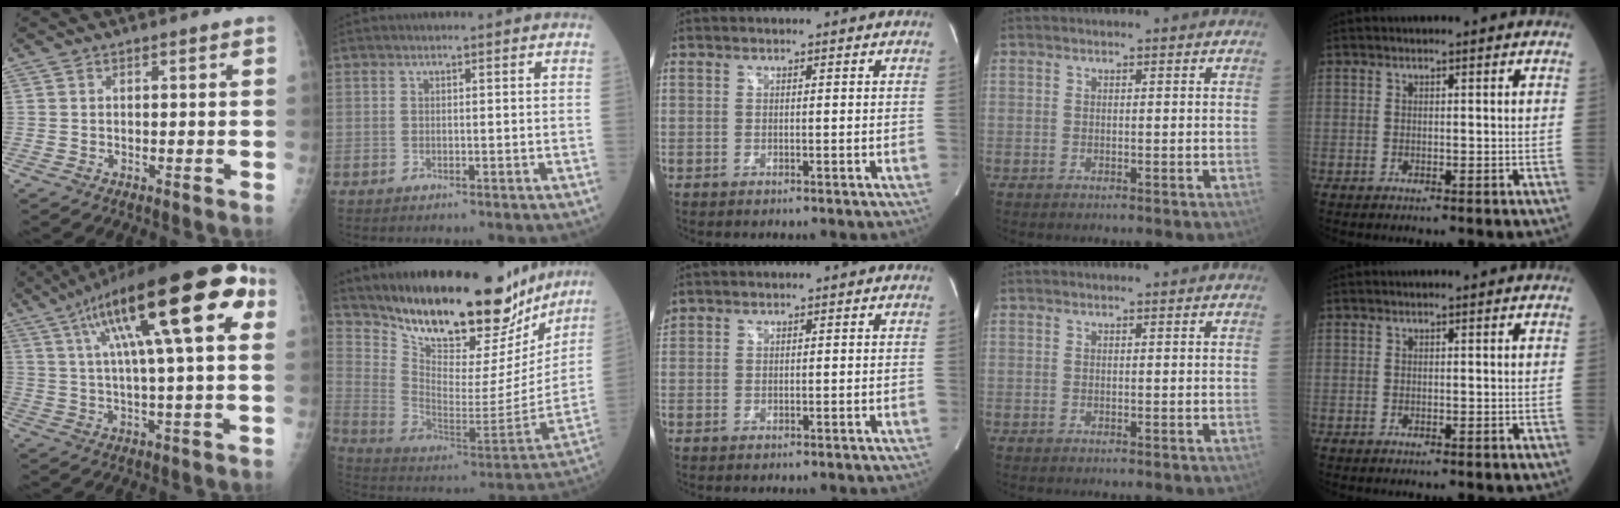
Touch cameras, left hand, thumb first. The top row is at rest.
{"thumb": {"total": 24.9, "force": [9.4, 6.2, 22.2], "torque": [-0.339, 0.022, 0.142]}, "index": {"total": 25.8, "force": [22.0, 7.4, 11.2], "torque": [-0.179, -0.043, 0.325]}, "middle": {"total": 1.3, "force": [1.2, 0.4, 0.2], "torque": [-0.013, 0.018, 0.028]}}